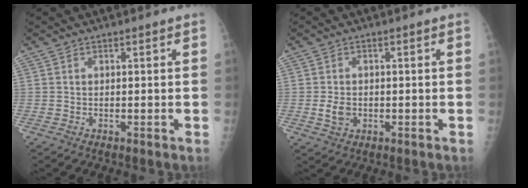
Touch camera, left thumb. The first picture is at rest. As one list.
[{"total": 3.3, "force": [-0.5, 2.5, 2.1], "torque": [-0.033, 0.000, -0.005]}]